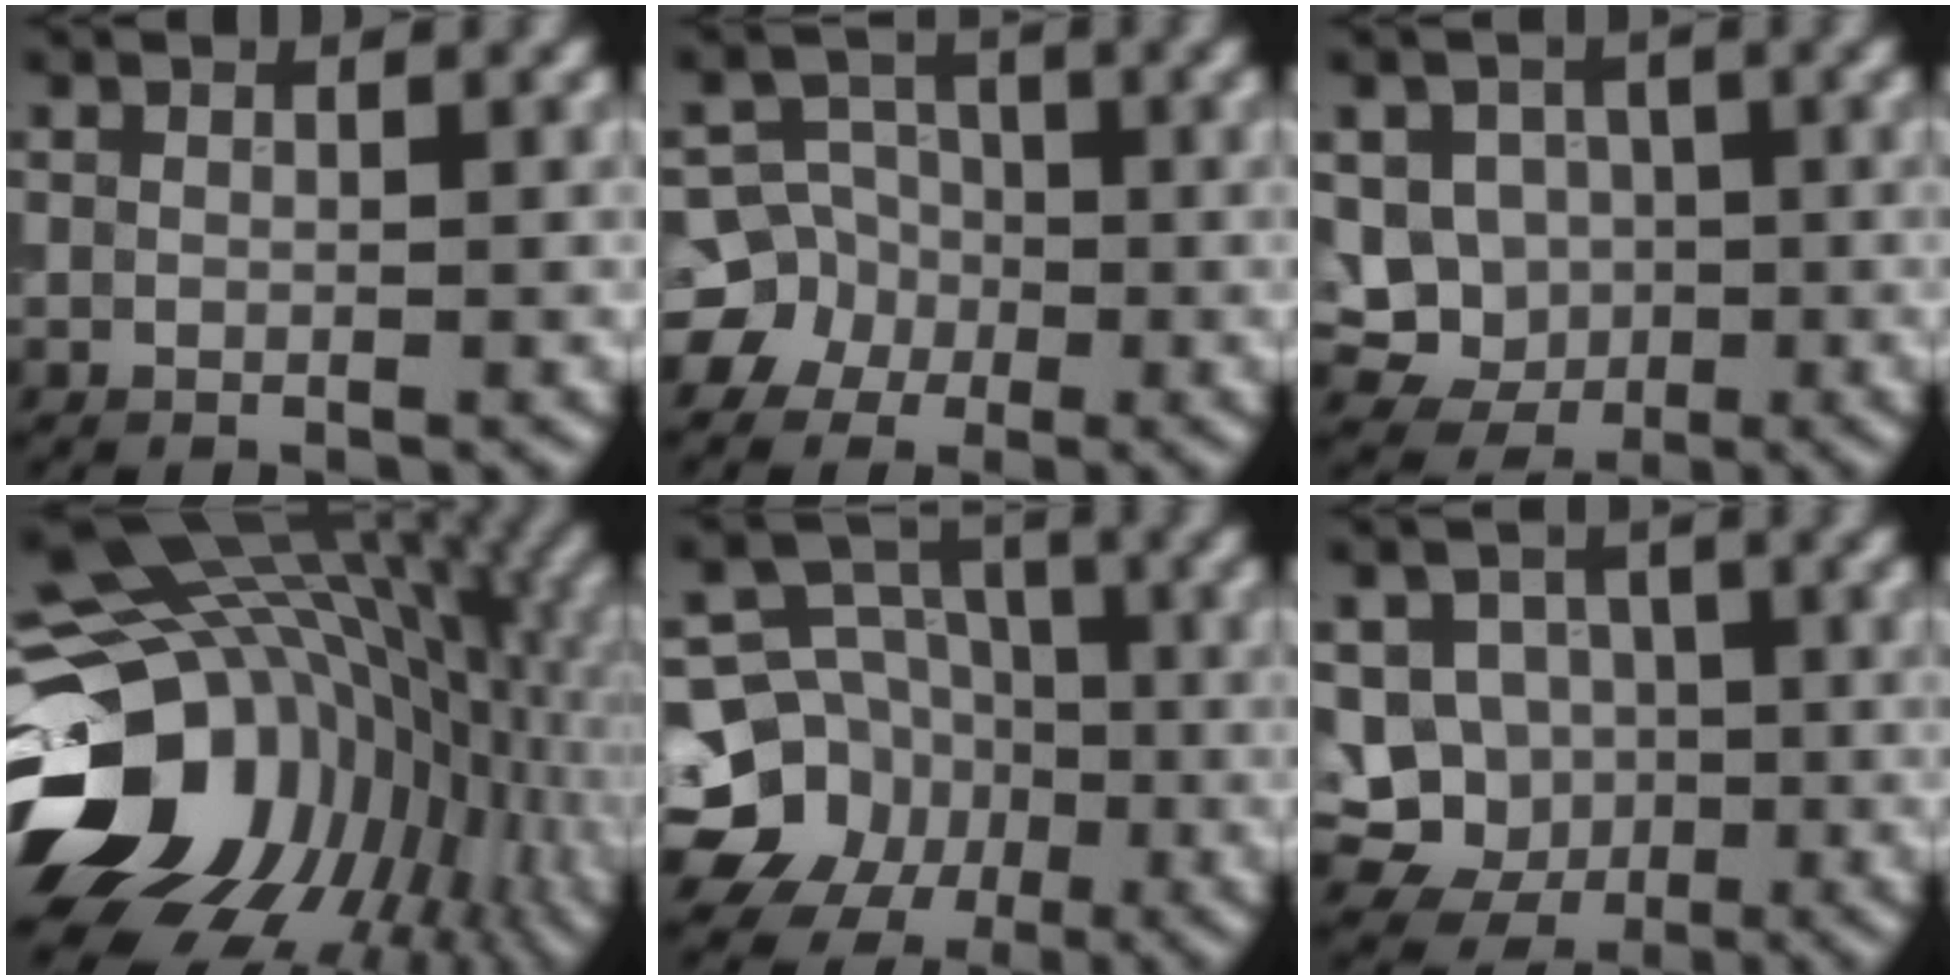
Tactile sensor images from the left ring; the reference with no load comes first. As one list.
[{"total": 6.2, "force": [-2.4, 5.6, 0.7], "torque": [0.004, 0.006, -0.061]}, {"total": 6.8, "force": [-0.4, 6.4, 2.3], "torque": [-0.030, 0.024, -0.040]}, {"total": 18.3, "force": [-1.7, 14.3, 11.3], "torque": [-0.212, -0.046, 0.012]}, {"total": 9.1, "force": [-3.1, 8.1, 2.9], "torque": [-0.040, 0.006, -0.084]}, {"total": 7.9, "force": [-1.7, 7.4, 2.2], "torque": [-0.018, 0.022, -0.061]}]